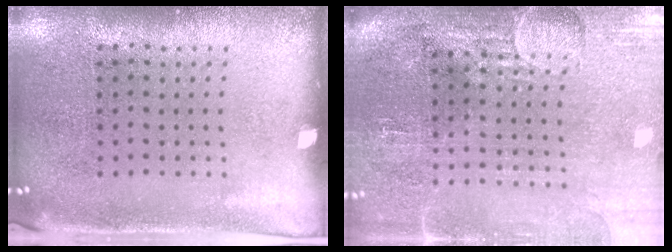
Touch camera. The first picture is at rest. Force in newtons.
{"total": 4.3, "press": 3.7, "slide": 2.1}